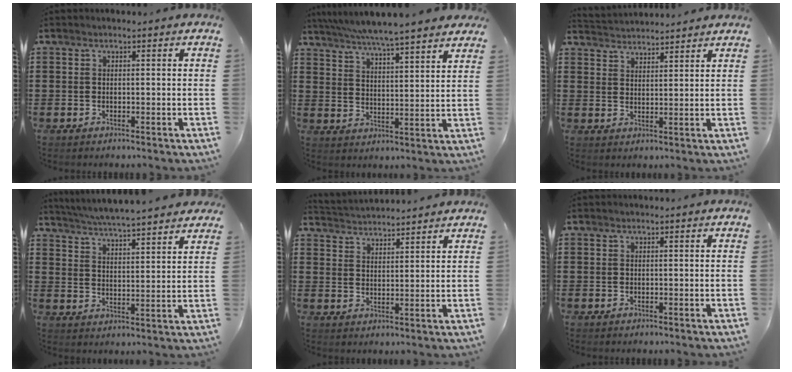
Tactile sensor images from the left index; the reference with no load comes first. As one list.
[{"total": 5.6, "force": [5.2, -0.8, 1.8], "torque": [-0.058, -0.033, 0.089]}, {"total": 2.9, "force": [2.8, 0.0, -0.5], "torque": [-0.001, -0.011, 0.052]}, {"total": 4.8, "force": [4.6, -0.4, 1.1], "torque": [-0.043, -0.028, 0.079]}, {"total": 2.9, "force": [2.9, -0.2, -0.5], "torque": [-0.002, -0.014, 0.051]}, {"total": 0.0}]